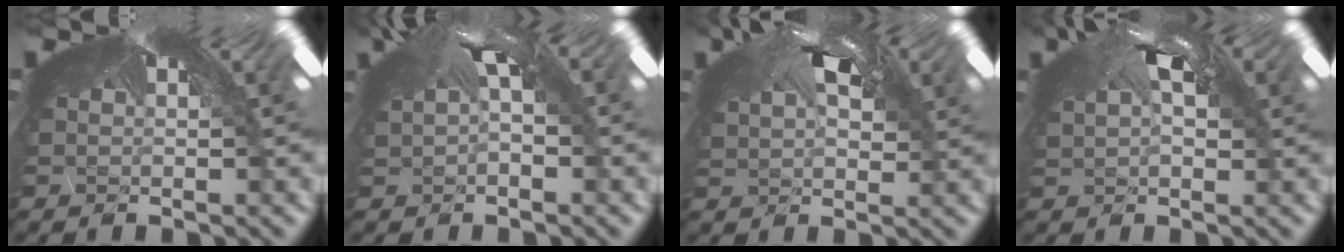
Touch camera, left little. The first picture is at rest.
{"total": 1.6, "force": [-0.8, 0.1, 1.4], "torque": [-0.054, -0.012, 0.002]}
{"total": 2.6, "force": [0.9, 2.3, 1.1], "torque": [-0.039, -0.001, 0.031]}
{"total": 1.9, "force": [0.3, 1.6, 0.9], "torque": [-0.036, -0.004, 0.023]}